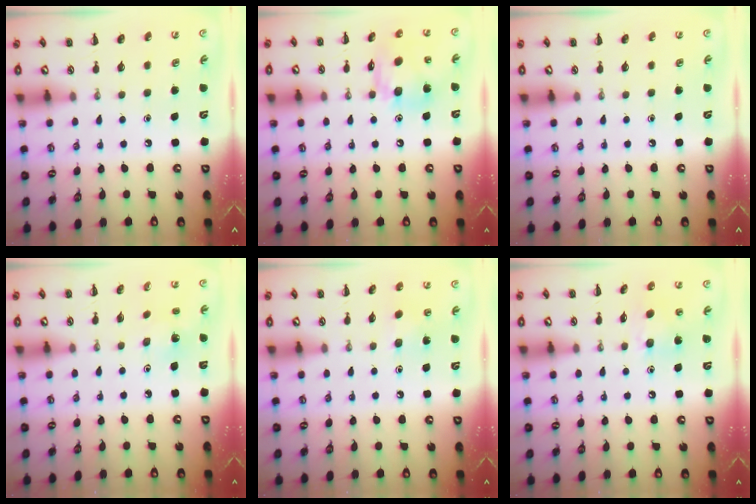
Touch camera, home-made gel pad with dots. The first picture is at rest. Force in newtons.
{"total": 13.5, "press": 13.4, "slide": 1.6}
{"total": 0.0}
{"total": 1.7, "press": 1.5, "slide": 0.7}
{"total": 3.8, "press": 3.6, "slide": 1.1}
{"total": 6.6, "press": 6.6, "slide": 0.7}